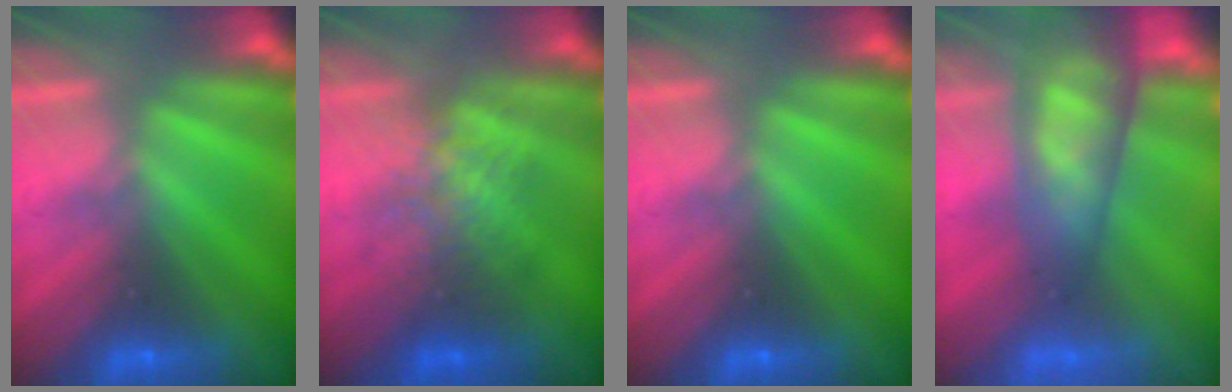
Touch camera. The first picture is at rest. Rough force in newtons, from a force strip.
{"total": 2.2}
{"total": 0.0}
{"total": 10.3}